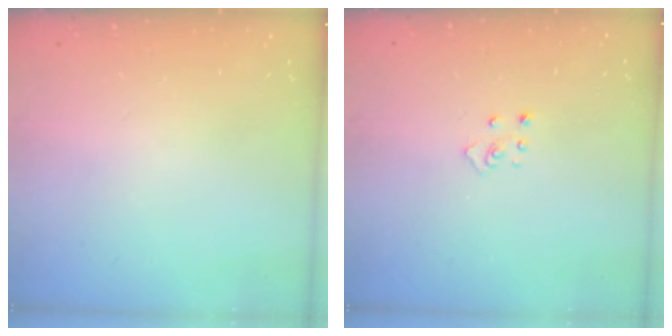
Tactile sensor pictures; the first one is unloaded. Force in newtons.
{"total": 2.8, "press": 2.8, "slide": 0.3}